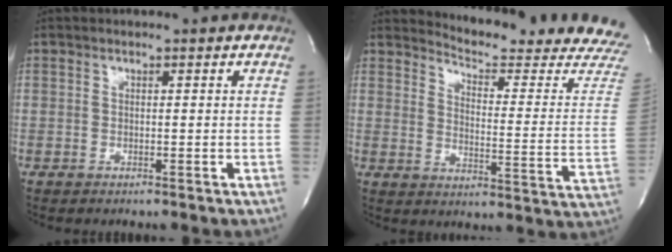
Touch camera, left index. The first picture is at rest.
{"total": 18.5, "force": [18.2, 0.0, 3.4], "torque": [-0.049, -0.145, 0.202]}